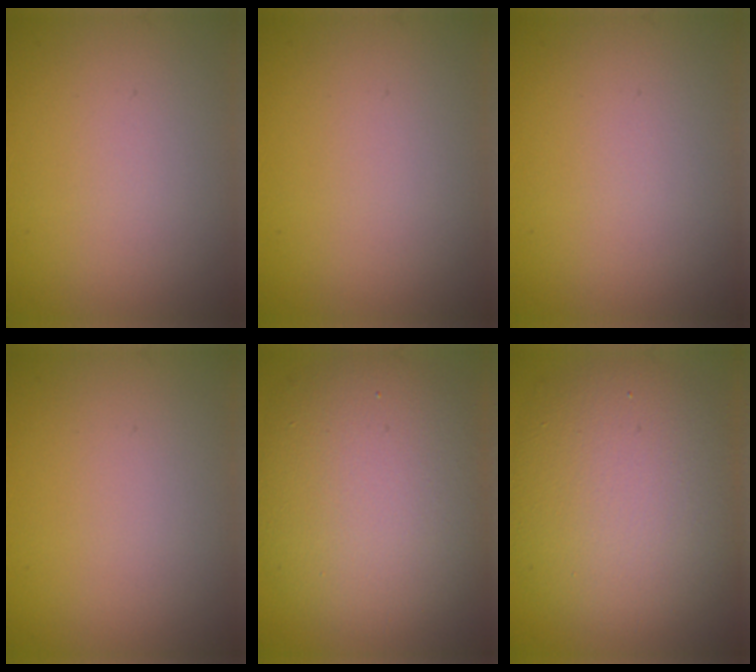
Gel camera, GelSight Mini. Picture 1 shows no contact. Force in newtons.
{"total": 0.0}
{"total": 0.0}
{"total": 0.0}
{"total": 11.0, "press": 11.0, "slide": 0.7}
{"total": 10.2, "press": 10.1, "slide": 0.9}